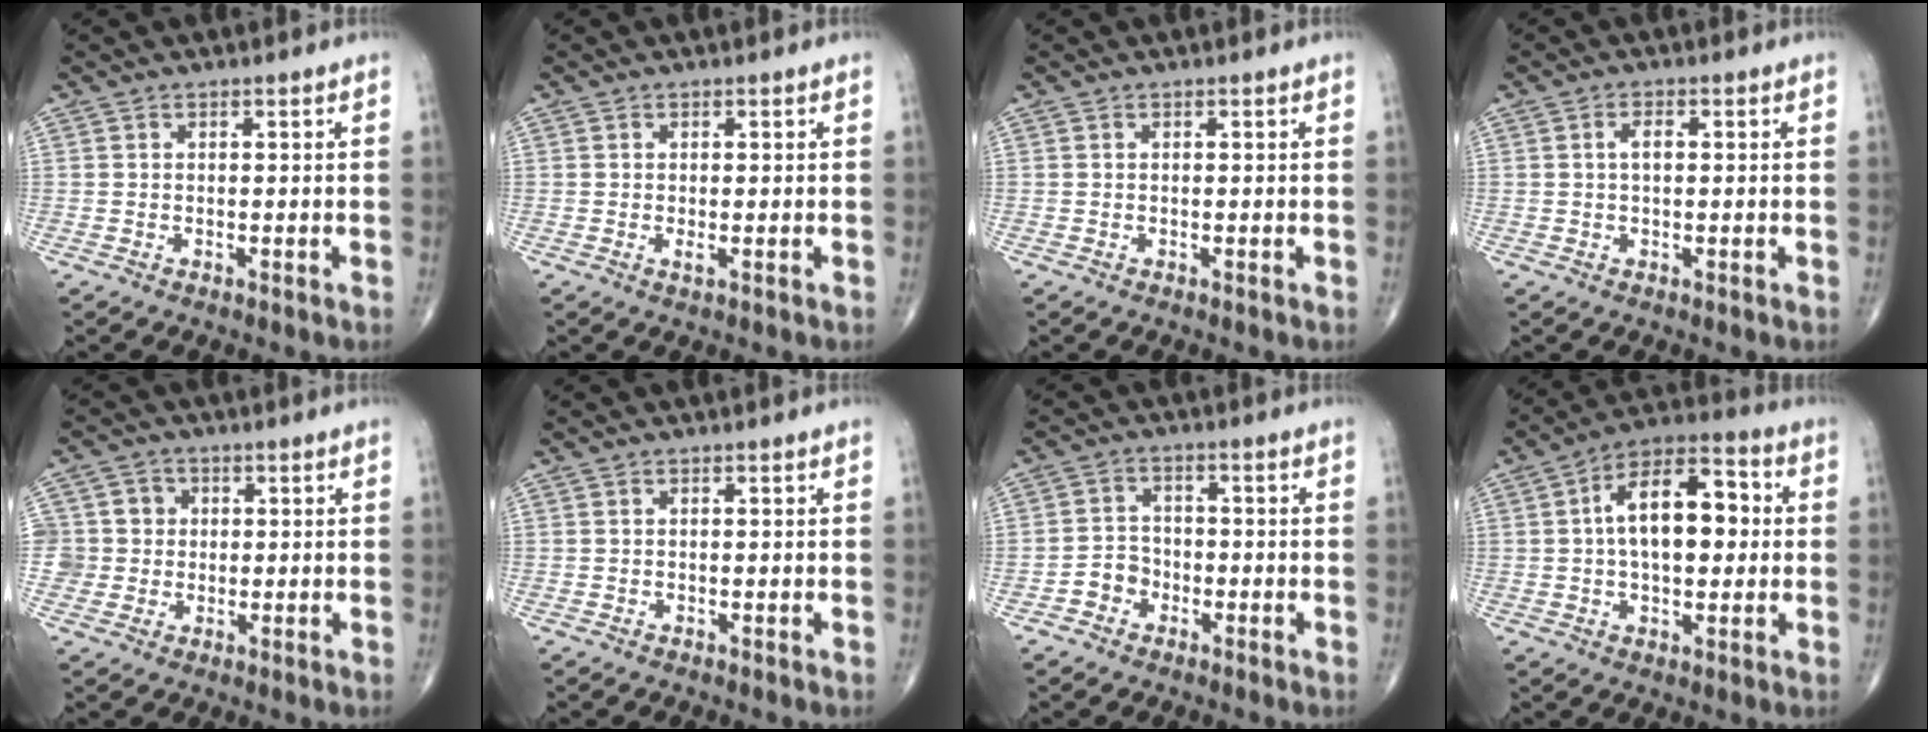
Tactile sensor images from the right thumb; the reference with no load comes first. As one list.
[{"total": 0.9, "force": [-0.1, 0.2, 0.8], "torque": [-0.014, -0.004, -0.003]}, {"total": 0.0}, {"total": 2.2, "force": [0.2, 1.1, 1.9], "torque": [-0.034, 0.006, 0.002]}, {"total": 6.2, "force": [0.4, 6.1, 0.7], "torque": [0.021, 0.011, 0.004]}, {"total": 0.0}, {"total": 4.2, "force": [-2.0, 3.5, 1.2], "torque": [-0.001, 0.020, -0.044]}, {"total": 15.2, "force": [1.5, 8.1, 12.8], "torque": [-0.189, 0.029, 0.016]}]